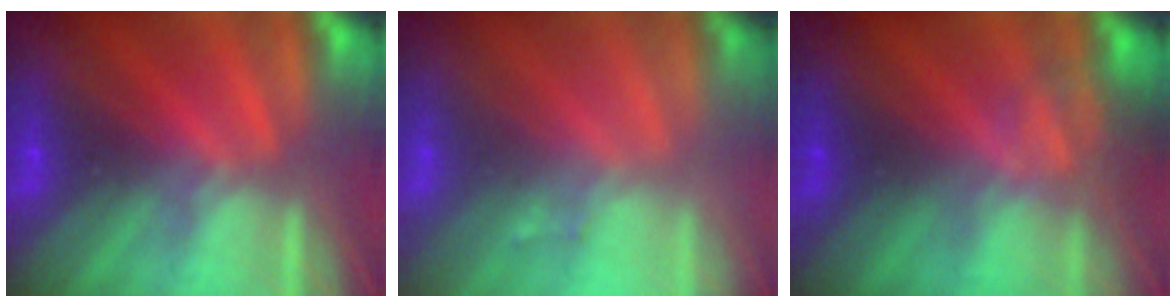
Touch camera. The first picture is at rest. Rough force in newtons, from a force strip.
{"total": 1.5}
{"total": 2.4}